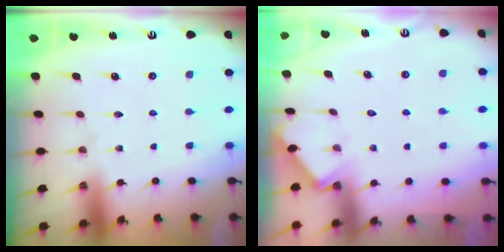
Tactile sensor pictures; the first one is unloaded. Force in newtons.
{"total": 3.3, "press": 3.3, "slide": 0.5}